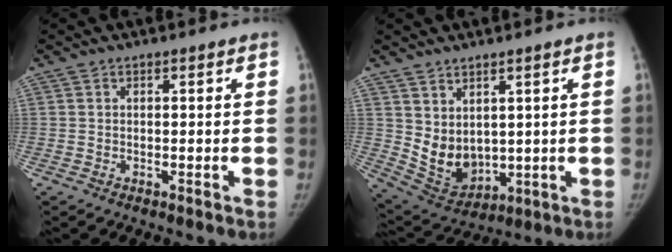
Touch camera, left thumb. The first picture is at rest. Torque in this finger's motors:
{"motor_torque": [0.90, 1.25, 0.37, -0.59, 0.27]}